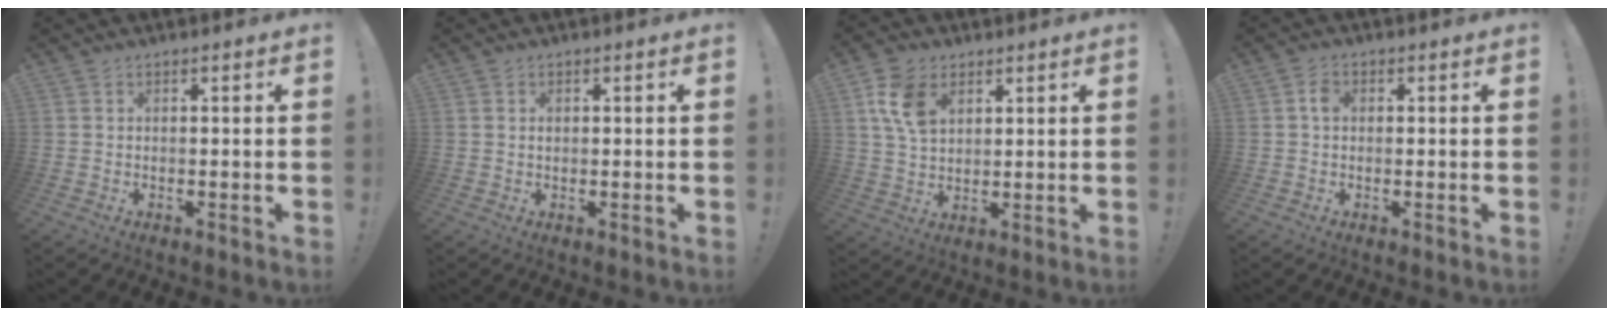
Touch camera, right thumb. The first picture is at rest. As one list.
[{"total": 0.7, "force": [0.0, 0.6, 0.2], "torque": [0.002, 0.001, 0.000]}, {"total": 10.6, "force": [4.4, 7.0, 6.5], "torque": [-0.124, 0.003, 0.088]}, {"total": 2.4, "force": [0.3, 1.6, 1.8], "torque": [-0.024, 0.002, 0.001]}]